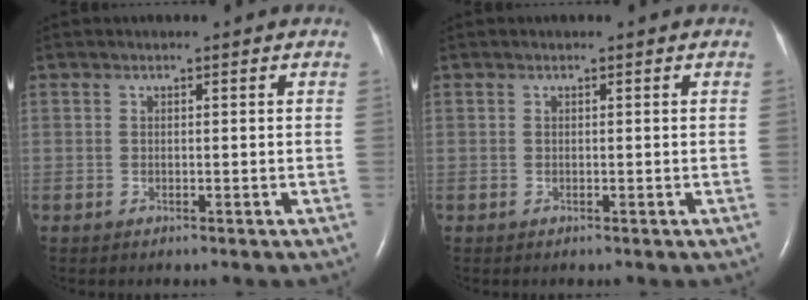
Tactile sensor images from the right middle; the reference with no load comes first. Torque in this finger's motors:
{"motor_torque": [0.00, 0.00, 0.00, -0.09]}